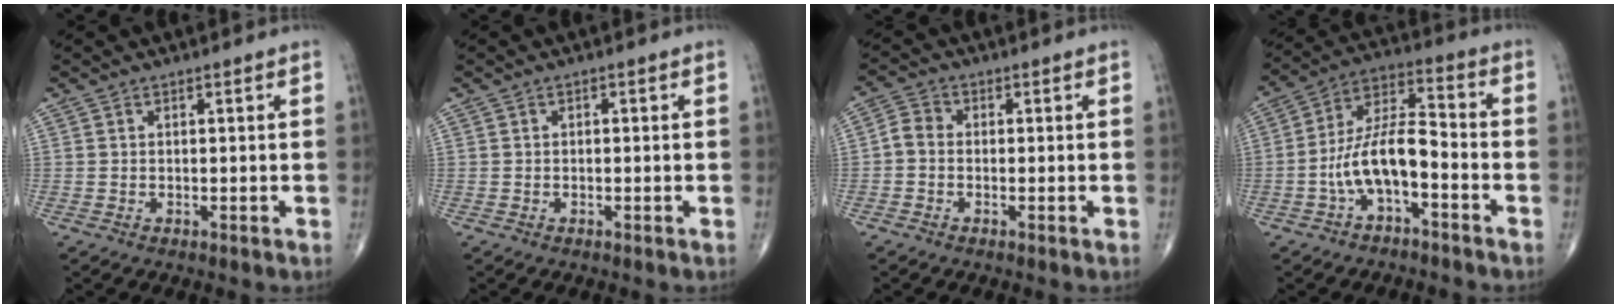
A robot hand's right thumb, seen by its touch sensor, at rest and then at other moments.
{"total": 0.5, "force": [0.0, 0.3, 0.4], "torque": [-0.005, 0.001, -0.001]}
{"total": 3.0, "force": [-0.7, 2.3, 1.8], "torque": [-0.027, 0.009, -0.025]}
{"total": 11.1, "force": [-3.9, 4.6, 9.3], "torque": [-0.177, 0.055, -0.077]}